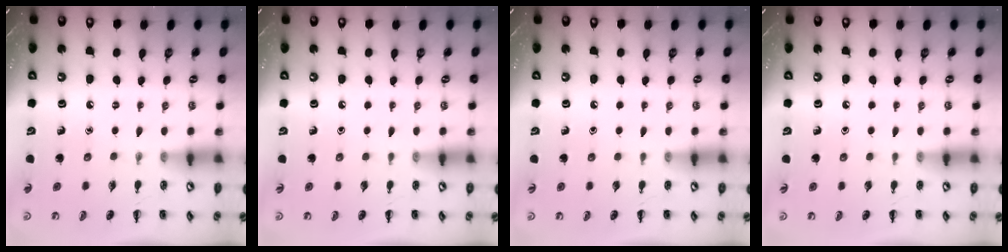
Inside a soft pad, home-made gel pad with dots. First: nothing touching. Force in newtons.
{"total": 0.0}
{"total": 0.0}
{"total": 0.0}